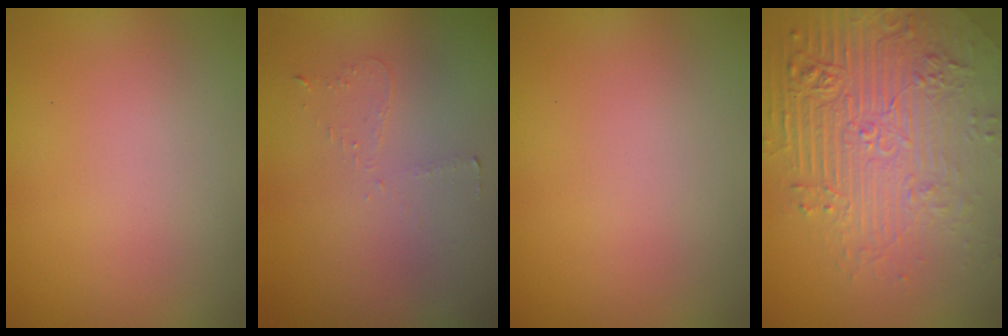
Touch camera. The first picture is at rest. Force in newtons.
{"total": 0.7, "press": 0.6, "slide": 0.4}
{"total": 0.0}
{"total": 8.0, "press": 5.7, "slide": 5.6}